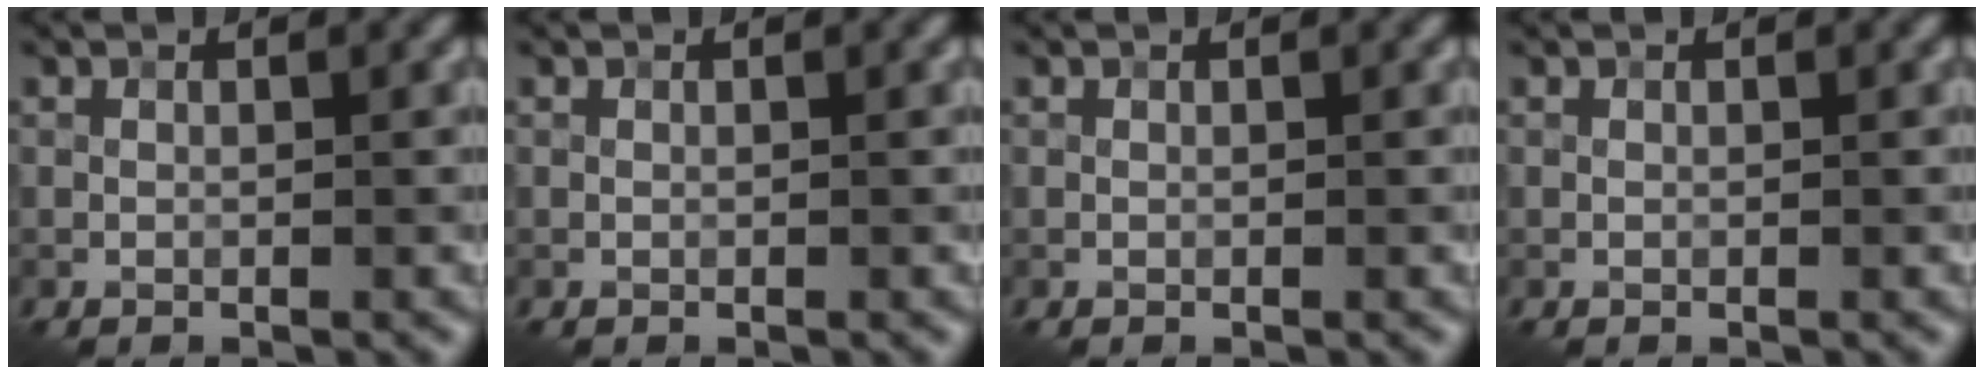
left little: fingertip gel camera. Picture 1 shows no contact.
{"total": 0.0}
{"total": 0.0}
{"total": 0.0}